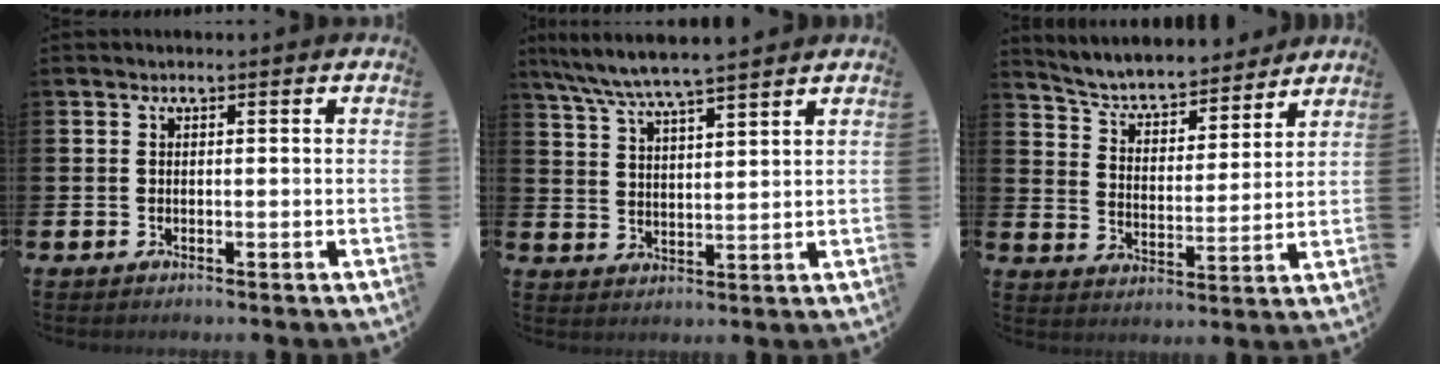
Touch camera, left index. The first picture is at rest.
{"total": 6.5, "force": [6.2, 0.0, 2.1], "torque": [-0.064, -0.029, 0.109]}
{"total": 5.8, "force": [5.4, 1.7, 1.4], "torque": [-0.055, -0.046, 0.087]}